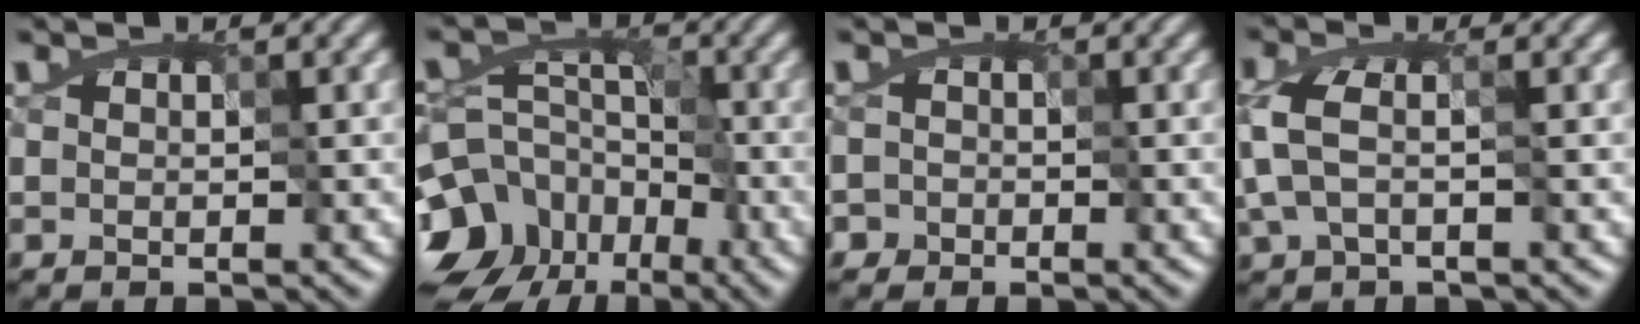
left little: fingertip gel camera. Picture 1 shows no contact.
{"total": 12.9, "force": [-7.9, 9.3, 3.9], "torque": [-0.082, -0.016, -0.140]}
{"total": 1.5, "force": [-0.9, 1.3, 0.0], "torque": [0.004, 0.000, -0.016]}
{"total": 2.6, "force": [-1.4, 1.0, 1.9], "torque": [-0.056, -0.003, -0.020]}